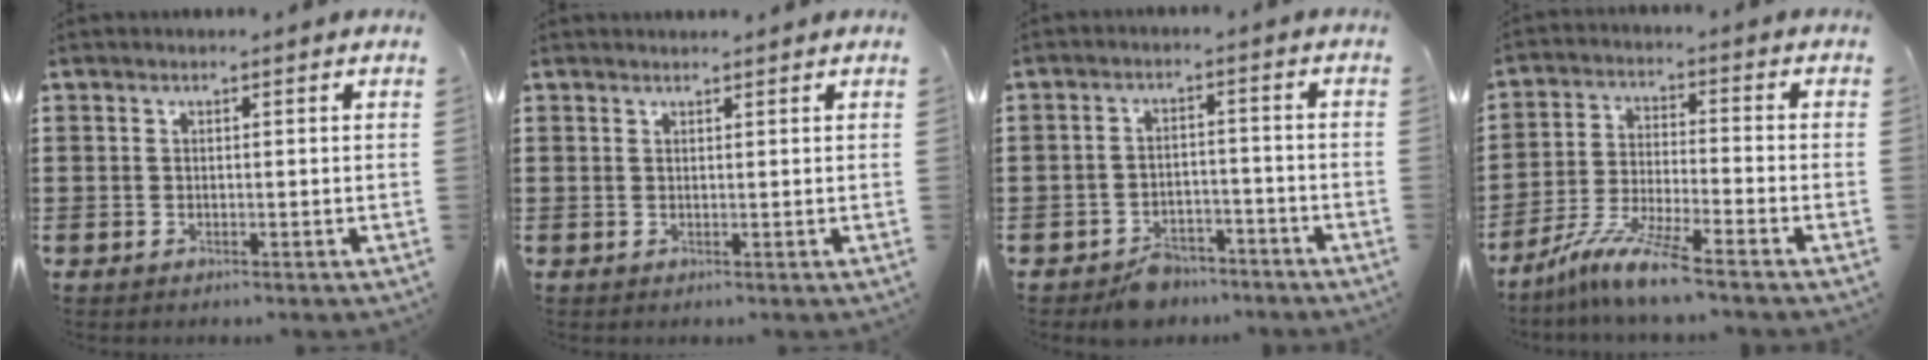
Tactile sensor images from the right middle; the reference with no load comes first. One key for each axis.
{"total": 0.9, "fx": 0.9, "fy": -0.1, "fz": 0.0, "tx": -0.002, "ty": -0.002, "tz": 0.019}
{"total": 3.9, "fx": -3.6, "fy": 1.4, "fz": 0.7, "tx": -0.016, "ty": 0.008, "tz": -0.071}
{"total": 8.4, "fx": -6.9, "fy": -0.3, "fz": 4.8, "tx": -0.106, "ty": -0.017, "tz": -0.136}